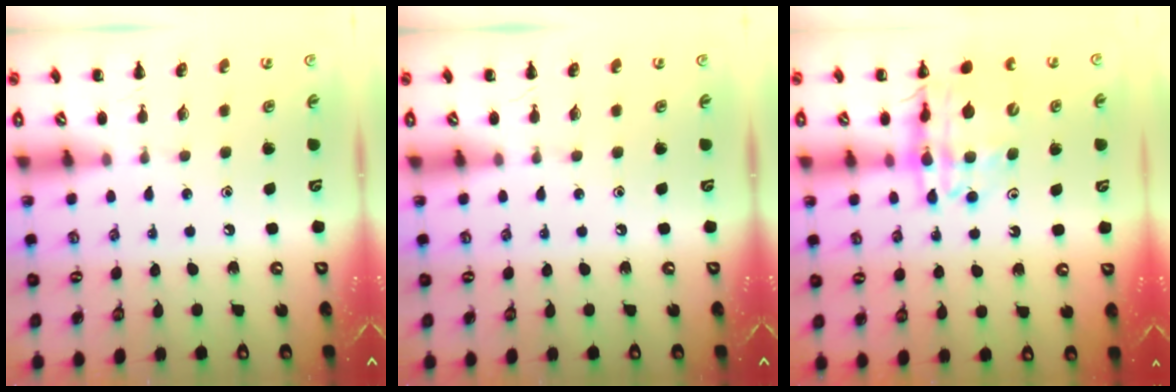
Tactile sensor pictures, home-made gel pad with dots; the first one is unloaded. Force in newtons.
{"total": 0.0}
{"total": 16.8, "press": 16.3, "slide": 3.9}